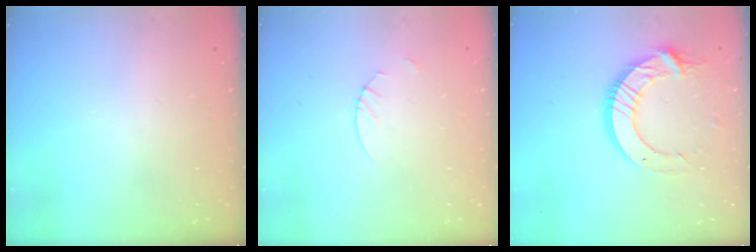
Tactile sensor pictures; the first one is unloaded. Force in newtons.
{"total": 1.9, "press": 1.9, "slide": 0.2}
{"total": 14.7, "press": 14.7, "slide": 1.6}